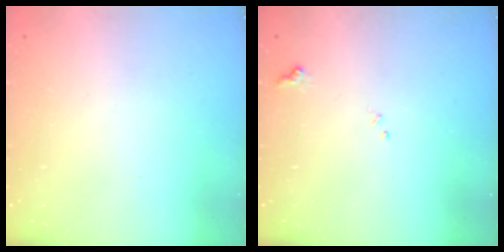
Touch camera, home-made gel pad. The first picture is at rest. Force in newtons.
{"total": 7.2, "press": 7.1, "slide": 0.9}